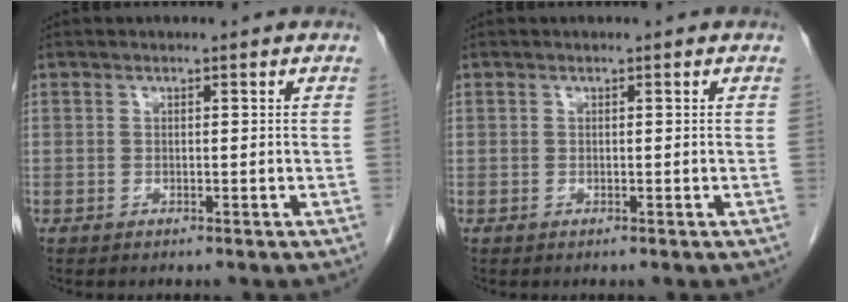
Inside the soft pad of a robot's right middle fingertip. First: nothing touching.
{"total": 0.0}